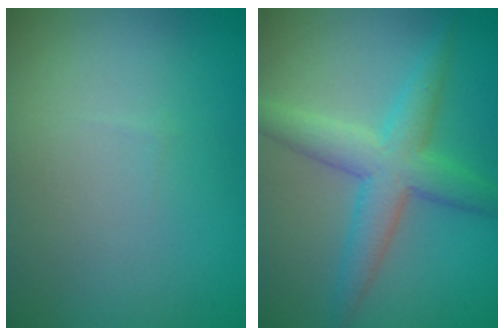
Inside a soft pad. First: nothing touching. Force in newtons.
{"total": 4.9, "press": 4.9, "slide": 0.1}